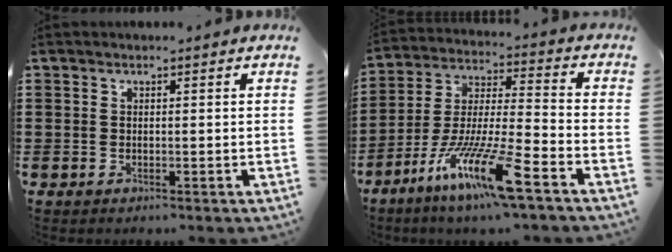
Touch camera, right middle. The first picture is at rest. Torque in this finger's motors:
{"motor_torque": [2.14, 0.00, 0.54, 0.21]}